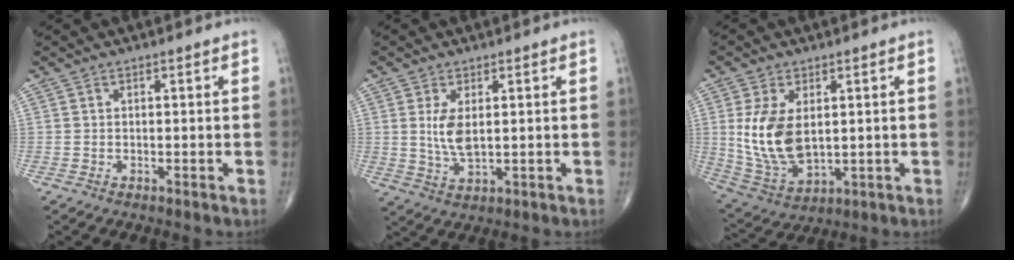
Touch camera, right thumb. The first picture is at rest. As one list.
[{"total": 5.2, "force": [1.0, 2.3, 4.6], "torque": [-0.093, -0.013, 0.028]}, {"total": 12.2, "force": [1.6, 7.0, 9.9], "torque": [-0.190, -0.015, 0.048]}]